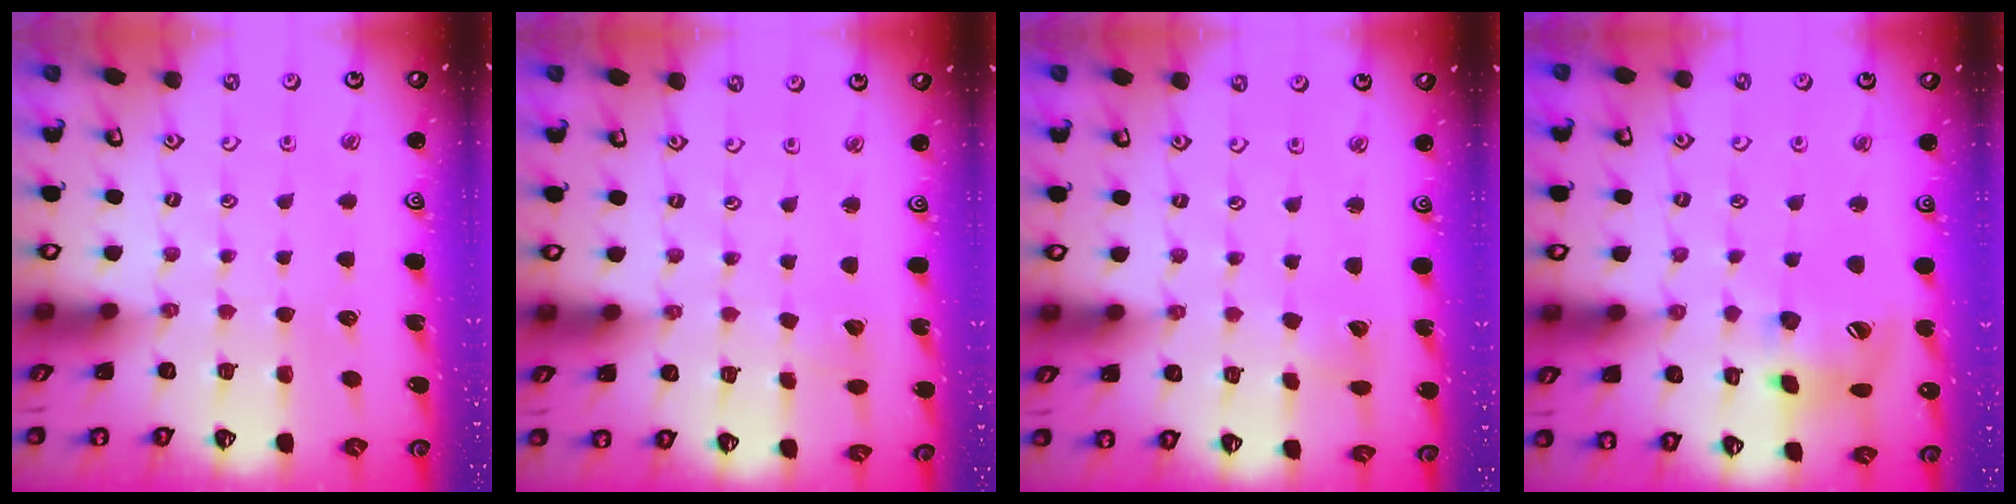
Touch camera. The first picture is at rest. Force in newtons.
{"total": 2.7, "press": 2.7, "slide": 0.3}
{"total": 3.5, "press": 3.5, "slide": 0.4}
{"total": 16.4, "press": 16.3, "slide": 2.2}